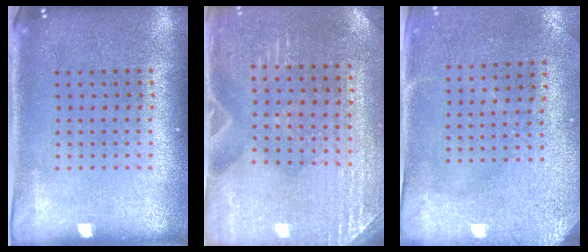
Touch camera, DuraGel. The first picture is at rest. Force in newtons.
{"total": 2.9, "press": 2.9, "slide": 0.4}
{"total": 3.0, "press": 2.3, "slide": 1.9}